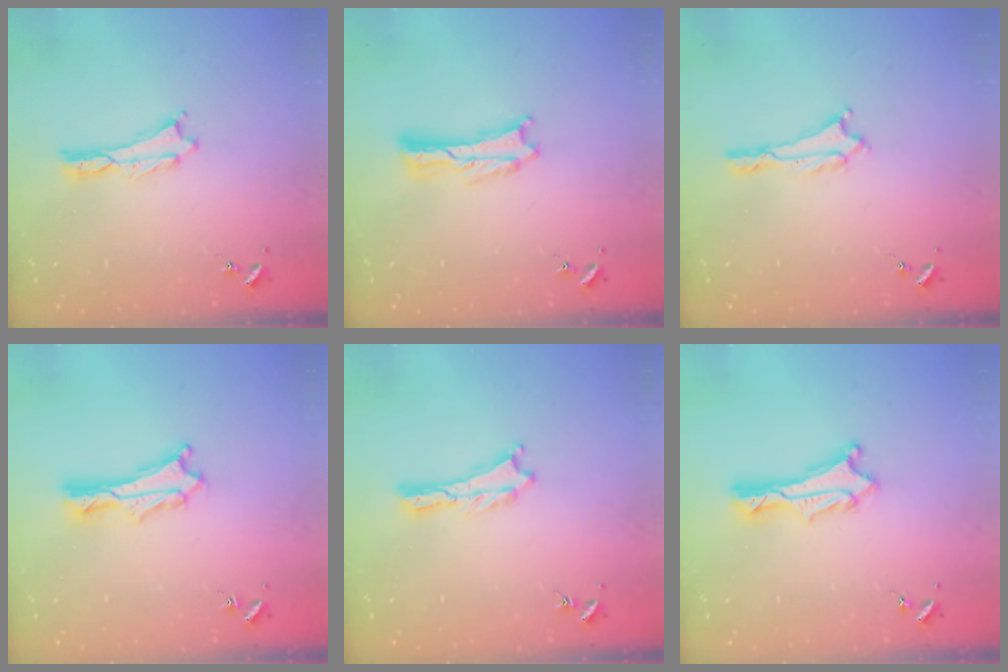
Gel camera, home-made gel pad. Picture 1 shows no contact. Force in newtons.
{"total": 0.8, "press": 0.8, "slide": 0.2}
{"total": 0.0}
{"total": 2.0, "press": 2.0, "slide": 0.2}
{"total": 0.0}
{"total": 1.5, "press": 1.5, "slide": 0.1}